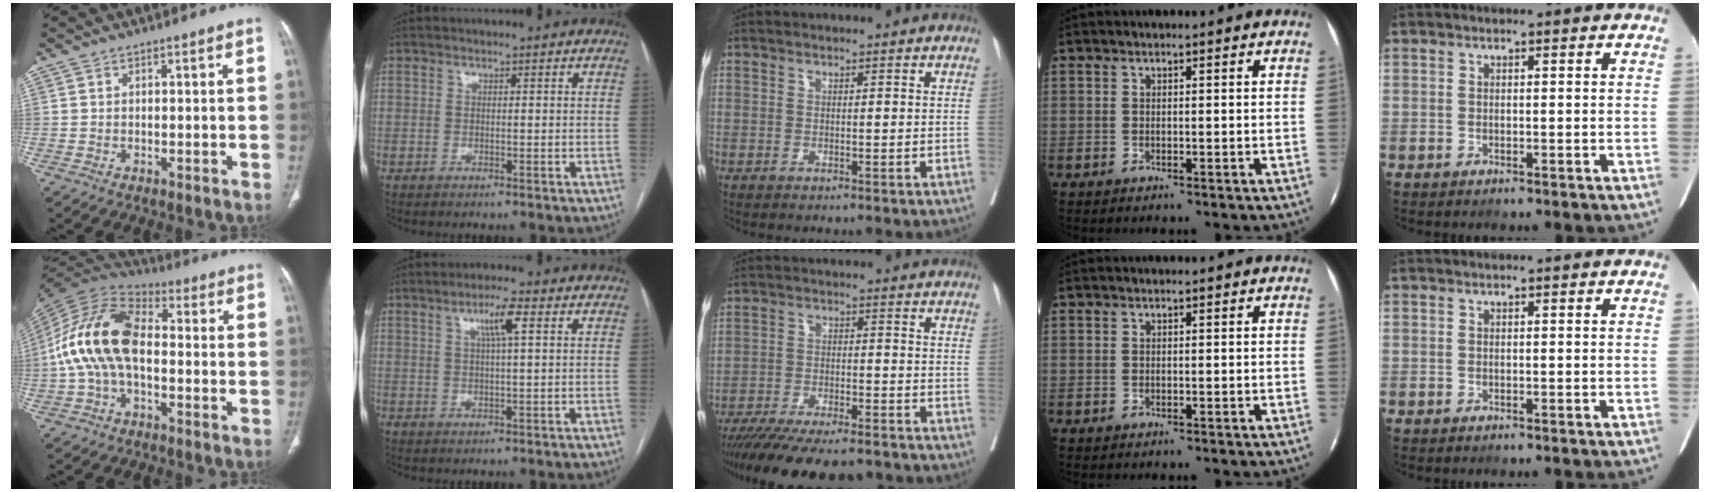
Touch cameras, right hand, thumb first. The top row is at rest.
{"thumb": {"total": 16.0, "force": [-1.2, 9.4, 12.9], "torque": [-0.250, 0.036, -0.032]}, "index": {"total": 4.4, "force": [1.7, 0.1, 4.1], "torque": [-0.074, 0.006, 0.029]}, "middle": {"total": 18.0, "force": [-15.8, 3.0, 8.1], "torque": [-0.141, -0.026, -0.233]}}